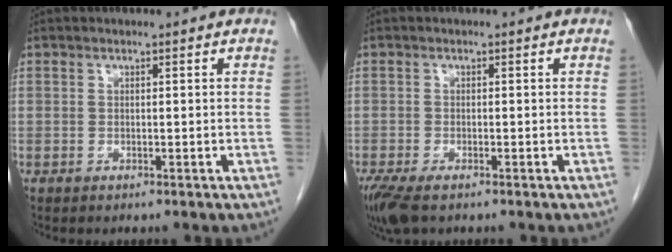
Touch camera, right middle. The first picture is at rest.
{"total": 5.3, "force": [-3.6, 1.6, 3.5], "torque": [-0.069, -0.014, -0.063]}